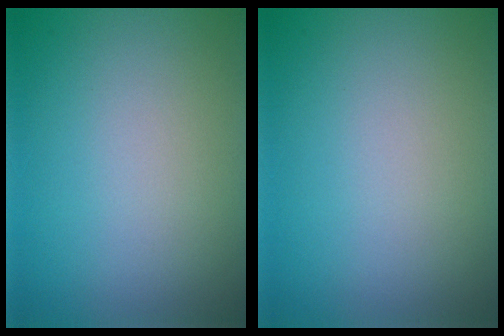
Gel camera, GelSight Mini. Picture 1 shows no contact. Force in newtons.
{"total": 0.0}